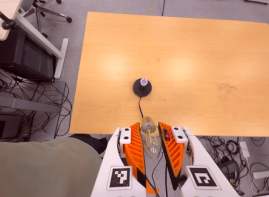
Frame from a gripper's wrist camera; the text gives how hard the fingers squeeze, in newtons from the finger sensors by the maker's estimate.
{"total": 19.2, "left": 21.4, "right": 17.0}